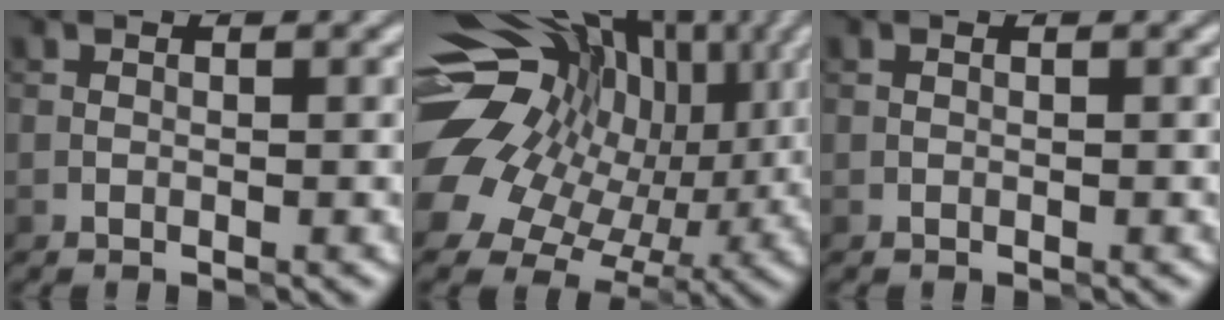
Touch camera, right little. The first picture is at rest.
{"total": 16.6, "force": [3.0, 13.3, 9.5], "torque": [-0.186, 0.034, 0.065]}
{"total": 0.0}